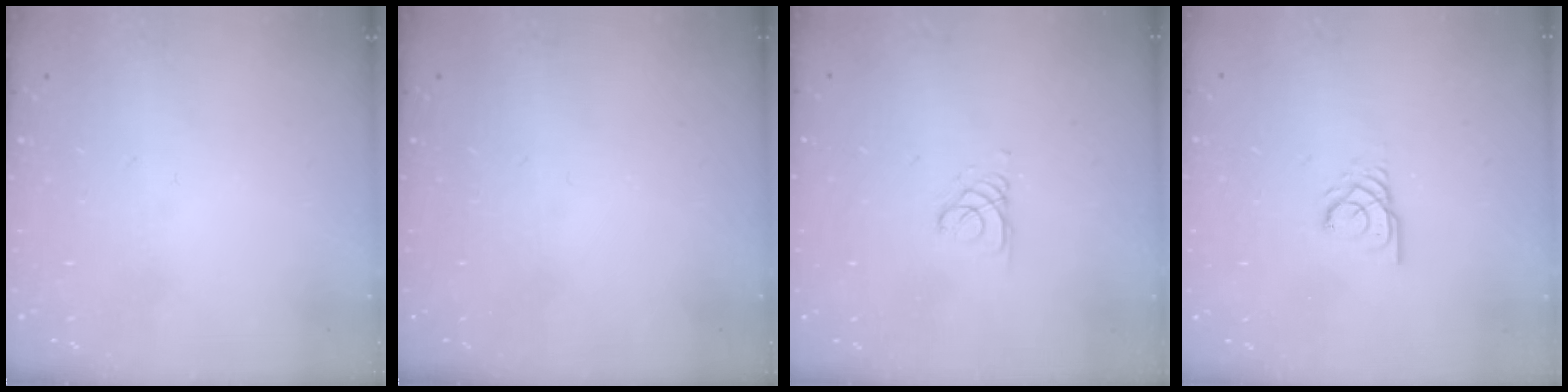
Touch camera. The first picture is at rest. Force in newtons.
{"total": 0.0}
{"total": 1.1, "press": 1.1, "slide": 0.1}
{"total": 2.9, "press": 2.9, "slide": 0.2}